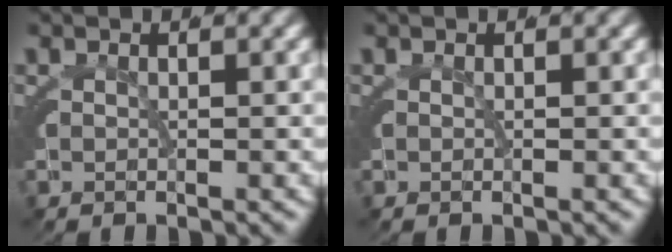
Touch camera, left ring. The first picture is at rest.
{"total": 0.0}